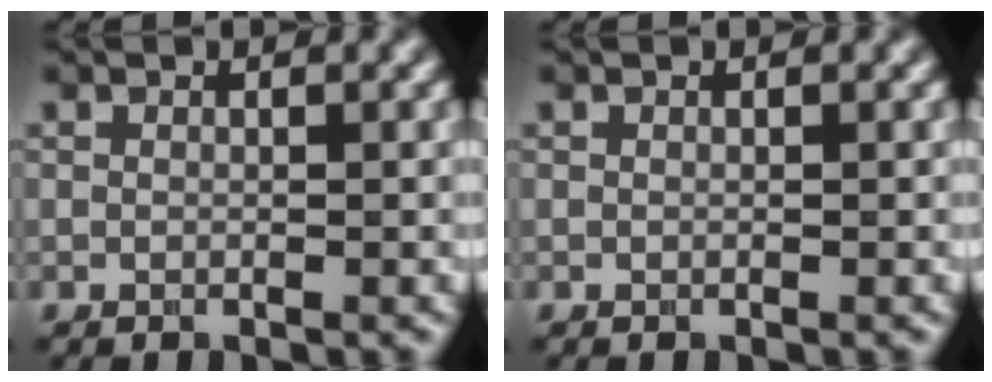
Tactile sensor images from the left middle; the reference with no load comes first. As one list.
[{"total": 0.0}]